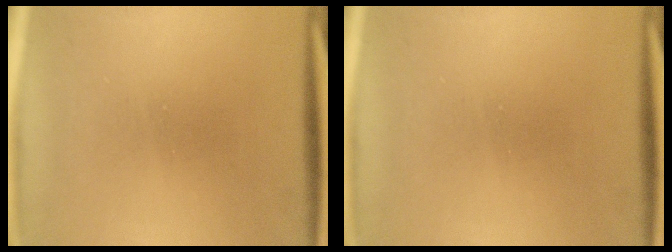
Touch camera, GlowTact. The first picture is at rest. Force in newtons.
{"total": 0.0}